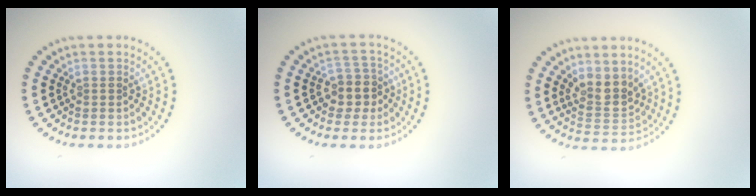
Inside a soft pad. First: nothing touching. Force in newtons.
{"total": 2.6, "press": 2.3, "slide": 1.3}
{"total": 3.2, "press": 2.9, "slide": 1.4}